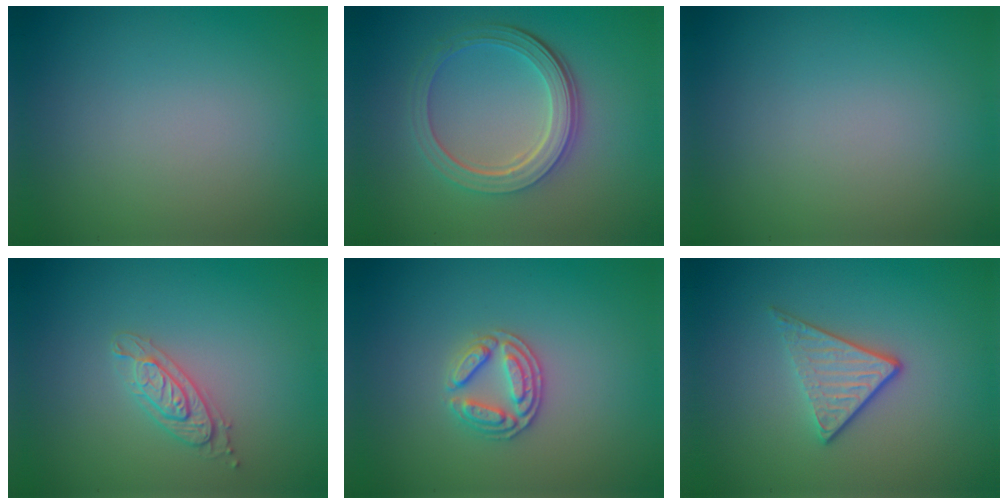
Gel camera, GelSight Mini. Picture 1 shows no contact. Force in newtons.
{"total": 5.1, "press": 3.7, "slide": 3.5}
{"total": 0.0}
{"total": 2.1, "press": 2.0, "slide": 0.4}
{"total": 2.8, "press": 2.7, "slide": 0.7}
{"total": 3.2, "press": 2.5, "slide": 2.1}